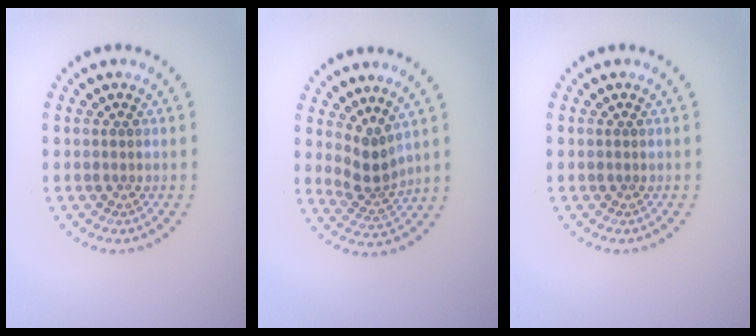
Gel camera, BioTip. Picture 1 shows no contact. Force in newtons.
{"total": 2.6, "press": 1.9, "slide": 1.8}
{"total": 0.0}